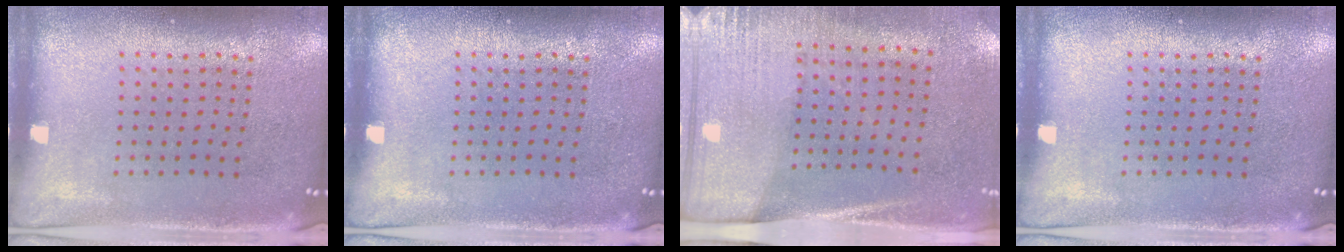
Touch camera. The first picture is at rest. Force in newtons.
{"total": 0.0}
{"total": 2.7, "press": 2.4, "slide": 1.4}
{"total": 0.0}